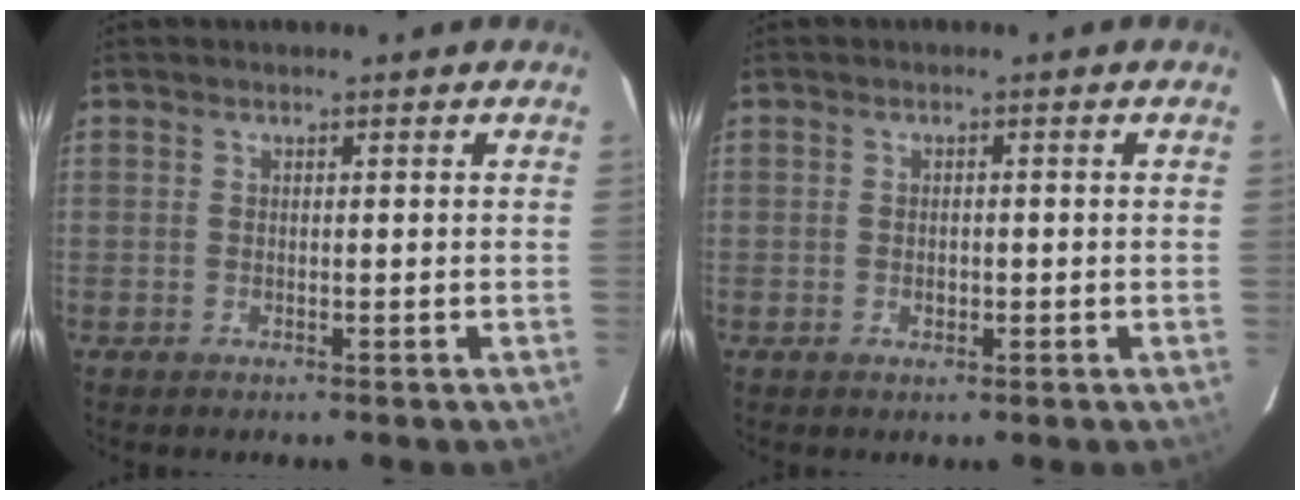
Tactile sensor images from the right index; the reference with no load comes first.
{"total": 1.6, "force": [-0.4, 1.2, 1.0], "torque": [-0.018, 0.003, -0.007]}